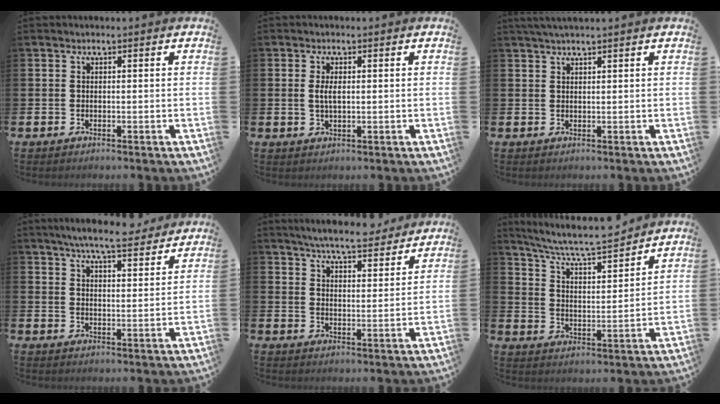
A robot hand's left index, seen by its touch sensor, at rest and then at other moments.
{"total": 2.4, "force": [0.3, 1.0, 2.2], "torque": [-0.043, 0.005, 0.003]}
{"total": 1.8, "force": [1.6, -0.1, 0.8], "torque": [-0.024, 0.005, 0.031]}
{"total": 7.2, "force": [6.7, 0.7, 2.5], "torque": [-0.049, -0.036, 0.116]}
{"total": 6.5, "force": [6.3, 0.5, 1.7], "torque": [-0.042, -0.039, 0.109]}
{"total": 7.7, "force": [7.3, 0.9, 2.4], "torque": [-0.081, -0.053, 0.127]}